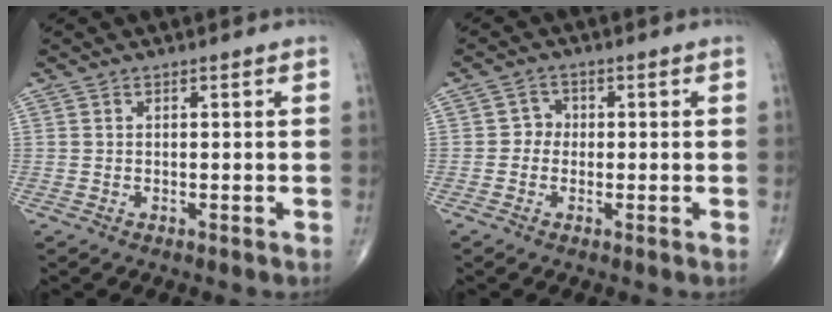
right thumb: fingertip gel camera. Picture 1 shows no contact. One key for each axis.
{"total": 2.3, "fx": -0.3, "fy": 2.2, "fz": 0.8, "tx": 0.006, "ty": 0.010, "tz": -0.014}